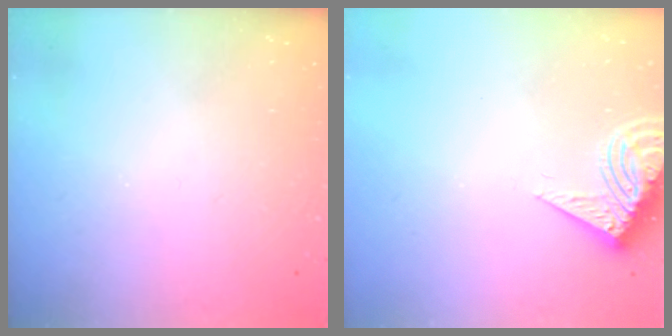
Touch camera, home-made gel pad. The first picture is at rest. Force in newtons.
{"total": 9.0, "press": 9.0, "slide": 0.6}